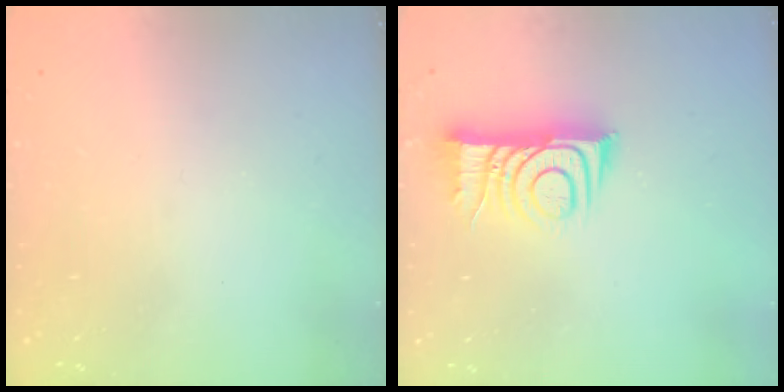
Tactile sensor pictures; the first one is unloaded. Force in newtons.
{"total": 9.6, "press": 9.6, "slide": 0.7}